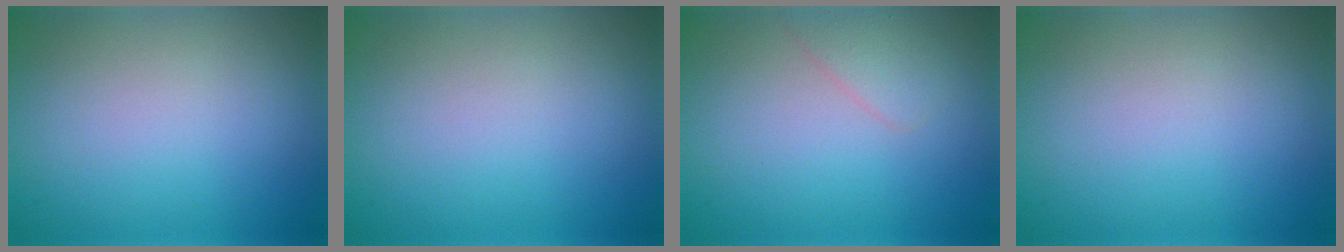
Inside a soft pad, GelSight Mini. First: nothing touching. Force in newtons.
{"total": 0.0}
{"total": 1.6, "press": 1.6, "slide": 0.0}
{"total": 0.0}